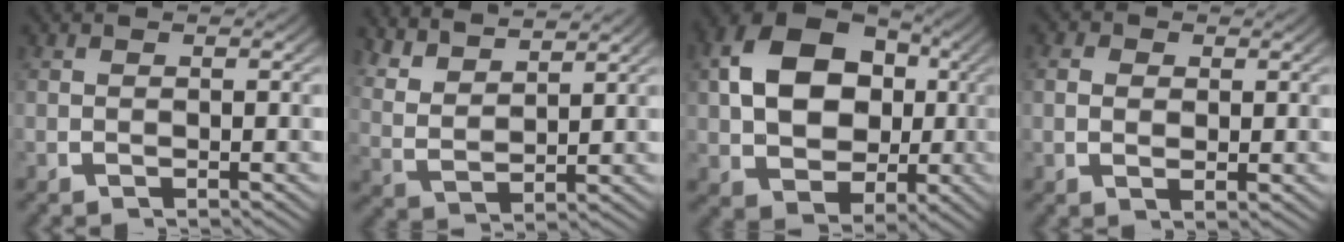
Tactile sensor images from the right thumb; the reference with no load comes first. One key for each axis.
{"total": 5.4, "fx": 2.9, "fy": 3.0, "fz": 3.4, "tx": -0.076, "ty": -0.011, "tz": 0.066}
{"total": 13.6, "fx": 2.2, "fy": 9.6, "fz": 9.3, "tx": -0.197, "ty": -0.024, "tz": 0.043}
{"total": 1.8, "fx": 0.4, "fy": 1.4, "fz": 1.1, "tx": -0.018, "ty": -0.009, "tz": 0.013}